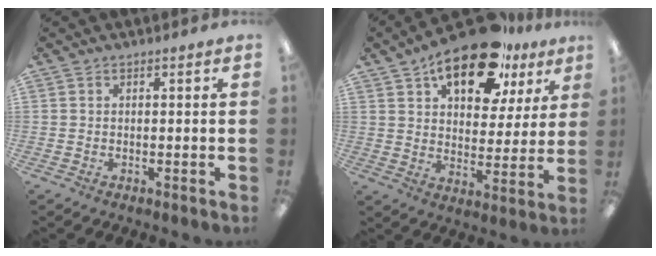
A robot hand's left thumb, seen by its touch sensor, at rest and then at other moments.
{"total": 18.5, "force": [12.4, 8.6, 10.6], "torque": [-0.163, -0.061, 0.209]}